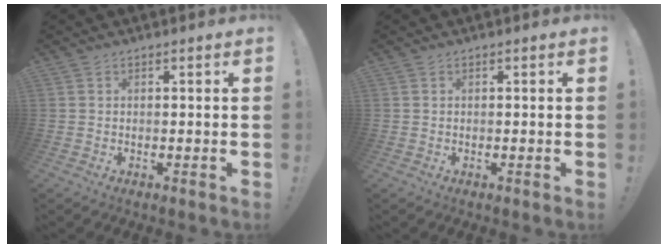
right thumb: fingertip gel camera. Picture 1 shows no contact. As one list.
[{"total": 0.0}]